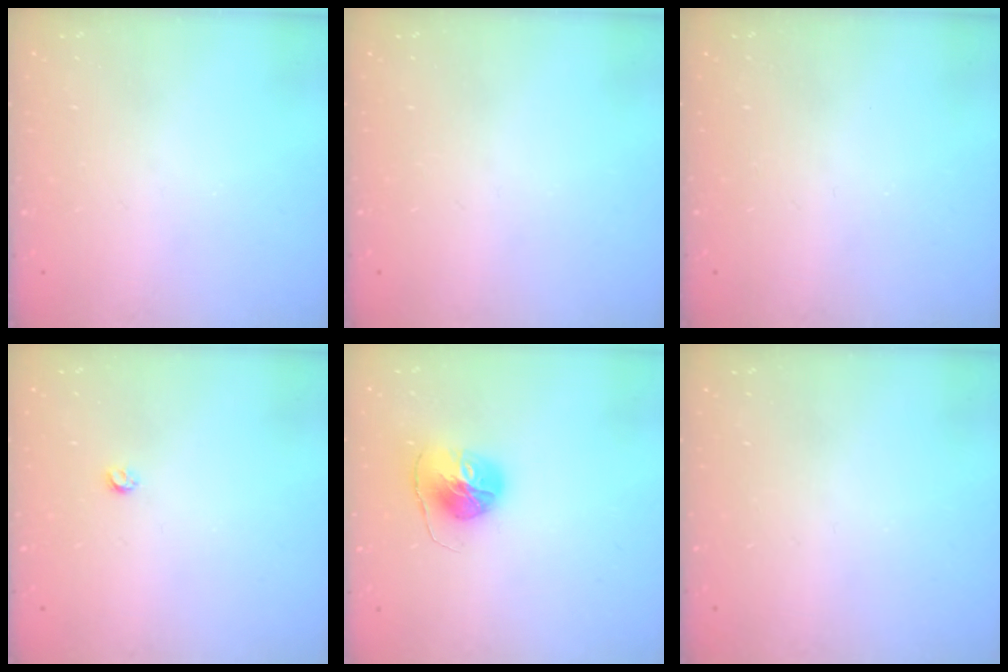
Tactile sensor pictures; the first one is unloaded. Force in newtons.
{"total": 0.0}
{"total": 0.0}
{"total": 2.9, "press": 2.8, "slide": 0.5}
{"total": 10.1, "press": 10.1, "slide": 0.2}
{"total": 0.0}